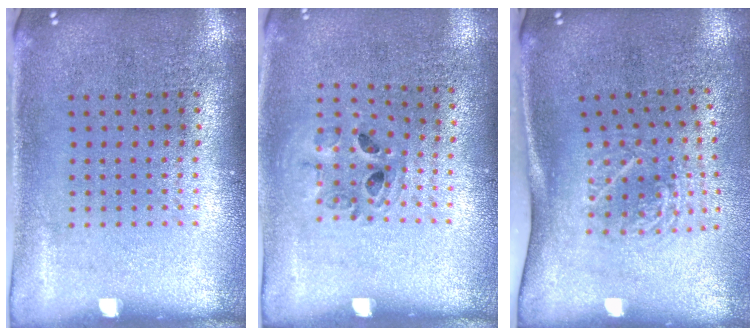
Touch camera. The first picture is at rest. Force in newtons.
{"total": 0.9, "press": 0.9, "slide": 0.2}
{"total": 1.9, "press": 1.3, "slide": 1.4}